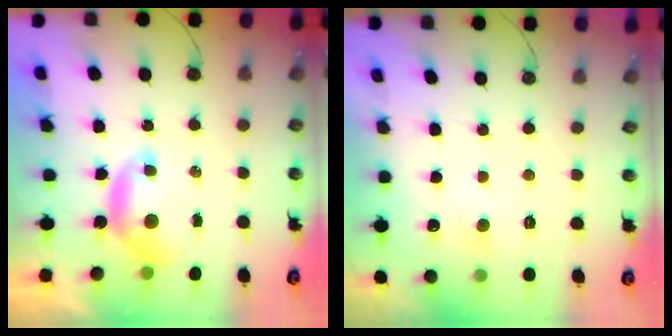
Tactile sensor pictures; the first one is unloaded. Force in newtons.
{"total": 1.8, "press": 1.7, "slide": 0.5}